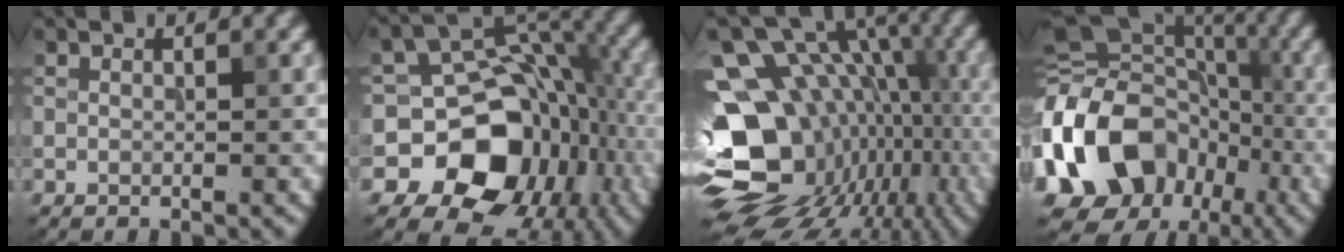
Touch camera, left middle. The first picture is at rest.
{"total": 13.2, "force": [-4.8, 10.2, 6.8], "torque": [-0.101, 0.005, -0.092]}
{"total": 17.3, "force": [-4.1, 12.4, 11.4], "torque": [-0.174, 0.014, -0.053]}
{"total": 15.0, "force": [-5.1, 11.3, 8.4], "torque": [-0.174, 0.006, -0.106]}